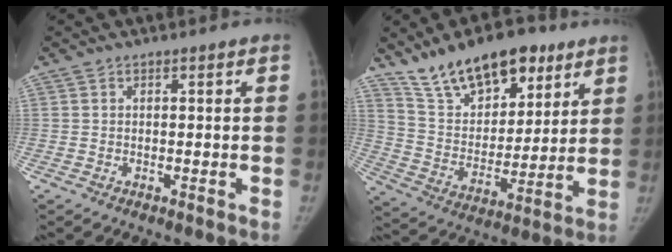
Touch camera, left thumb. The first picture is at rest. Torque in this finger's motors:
{"motor_torque": [0.13, 0.13, 1.41, -1.36, 0.06]}